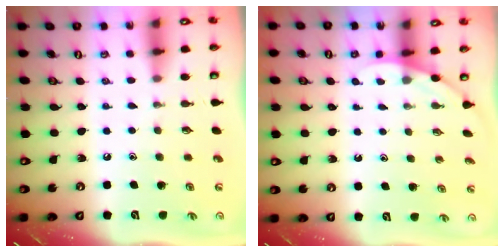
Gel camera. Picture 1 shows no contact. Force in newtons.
{"total": 2.0, "press": 2.0, "slide": 0.0}